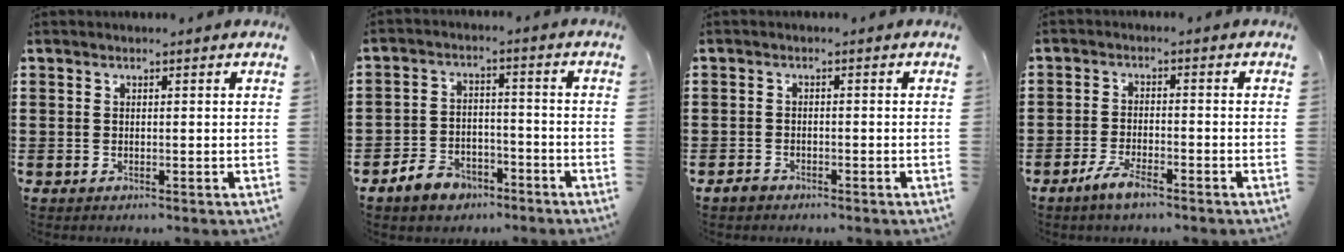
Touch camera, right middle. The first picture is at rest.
{"total": 5.3, "force": [-4.5, 2.4, 1.6], "torque": [-0.041, 0.013, -0.091]}
{"total": 1.7, "force": [-1.3, 0.9, 0.5], "torque": [-0.021, -0.001, -0.031]}
{"total": 4.2, "force": [-3.1, 1.1, 2.6], "torque": [-0.056, 0.002, -0.061]}